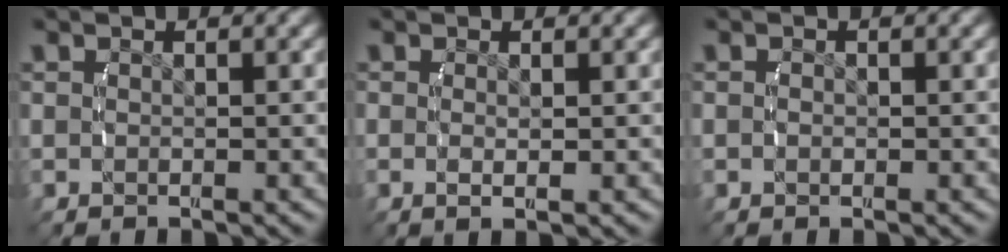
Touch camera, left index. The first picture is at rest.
{"total": 1.0, "force": [-0.2, 0.2, 1.0], "torque": [-0.028, -0.010, 0.002]}
{"total": 0.6, "force": [-0.2, 0.5, 0.4], "torque": [-0.017, -0.005, -0.001]}